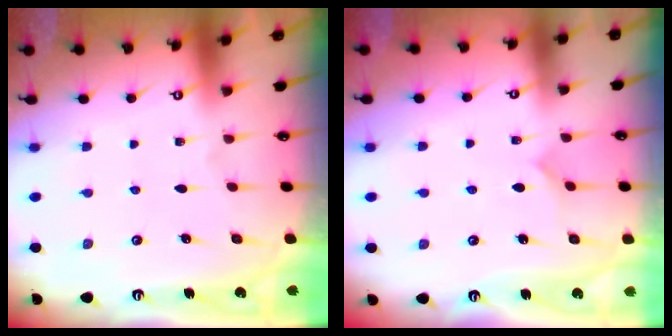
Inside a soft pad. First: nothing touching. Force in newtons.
{"total": 2.8, "press": 2.8, "slide": 0.3}